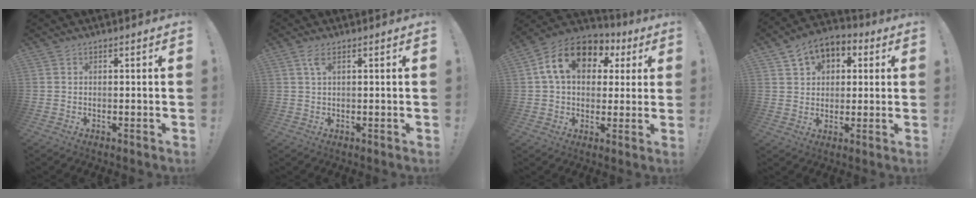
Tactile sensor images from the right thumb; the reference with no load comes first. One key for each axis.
{"total": 2.8, "fx": 1.2, "fy": 0.6, "fz": 2.4, "tx": -0.043, "ty": -0.001, "tz": 0.019}
{"total": 16.7, "fx": 6.0, "fy": 11.5, "fz": 10.5, "tx": -0.167, "ty": -0.002, "tz": 0.110}
{"total": 7.9, "fx": 4.1, "fy": 6.0, "fz": 3.1, "tx": -0.050, "ty": -0.021, "tz": 0.079}